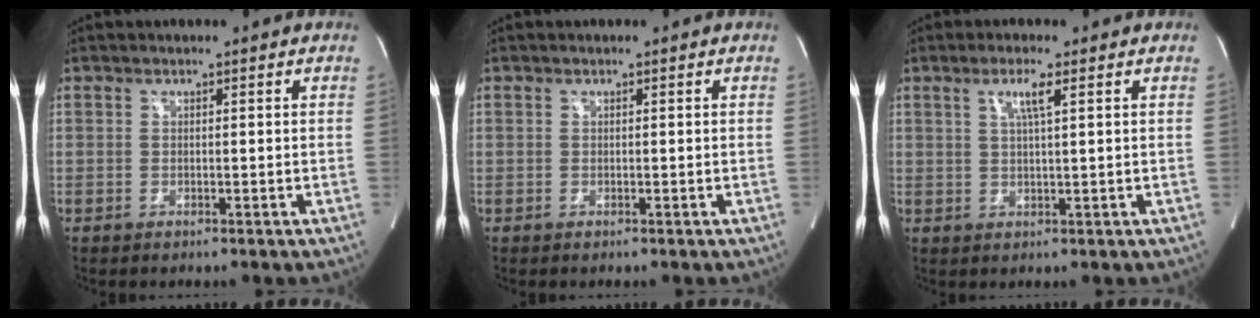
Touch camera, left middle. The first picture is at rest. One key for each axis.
{"total": 0.0}
{"total": 3.2, "fx": 1.4, "fy": -0.1, "fz": 2.9, "tx": -0.058, "ty": -0.001, "tz": 0.027}